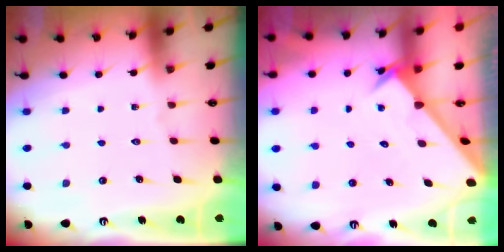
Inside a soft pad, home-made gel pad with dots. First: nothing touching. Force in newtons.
{"total": 2.7, "press": 2.7, "slide": 0.2}